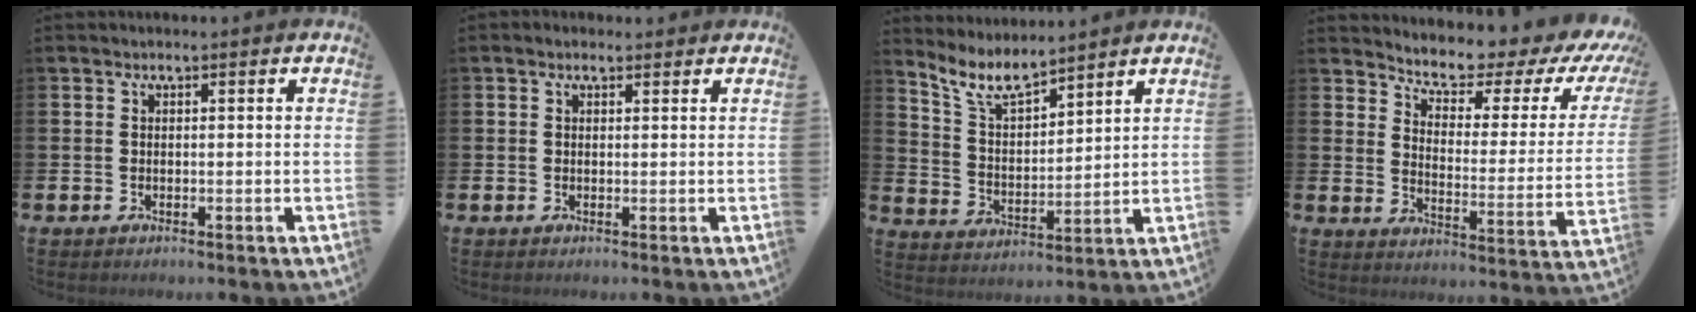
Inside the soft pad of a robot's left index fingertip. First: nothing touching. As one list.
[{"total": 1.0, "force": [0.8, 0.5, 0.4], "torque": [0.005, 0.001, 0.010]}, {"total": 7.2, "force": [6.4, 1.7, 2.9], "torque": [-0.079, -0.030, 0.115]}, {"total": 5.9, "force": [5.4, 1.6, 1.9], "torque": [-0.058, -0.049, 0.084]}]